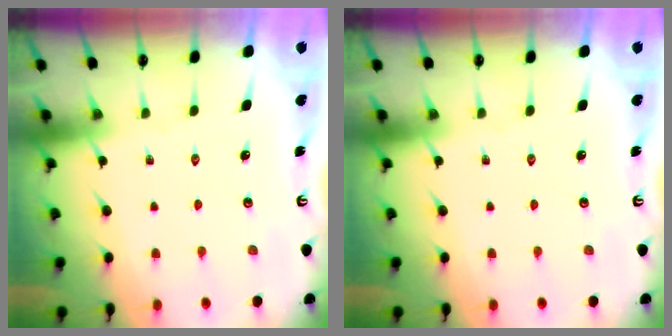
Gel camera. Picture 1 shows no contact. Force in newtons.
{"total": 0.0}